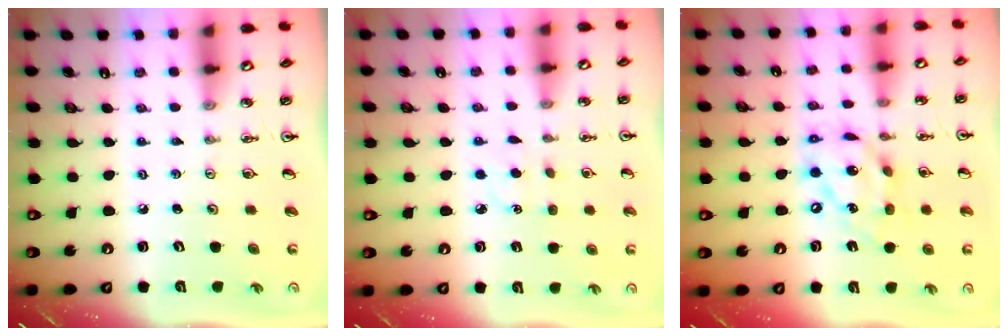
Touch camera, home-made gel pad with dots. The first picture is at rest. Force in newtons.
{"total": 2.9, "press": 2.8, "slide": 0.5}
{"total": 14.1, "press": 14.0, "slide": 1.2}